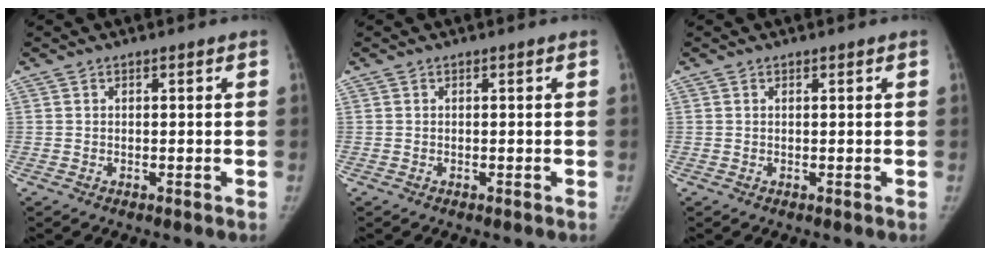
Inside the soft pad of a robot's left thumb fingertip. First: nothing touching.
{"total": 0.0}
{"total": 0.0}